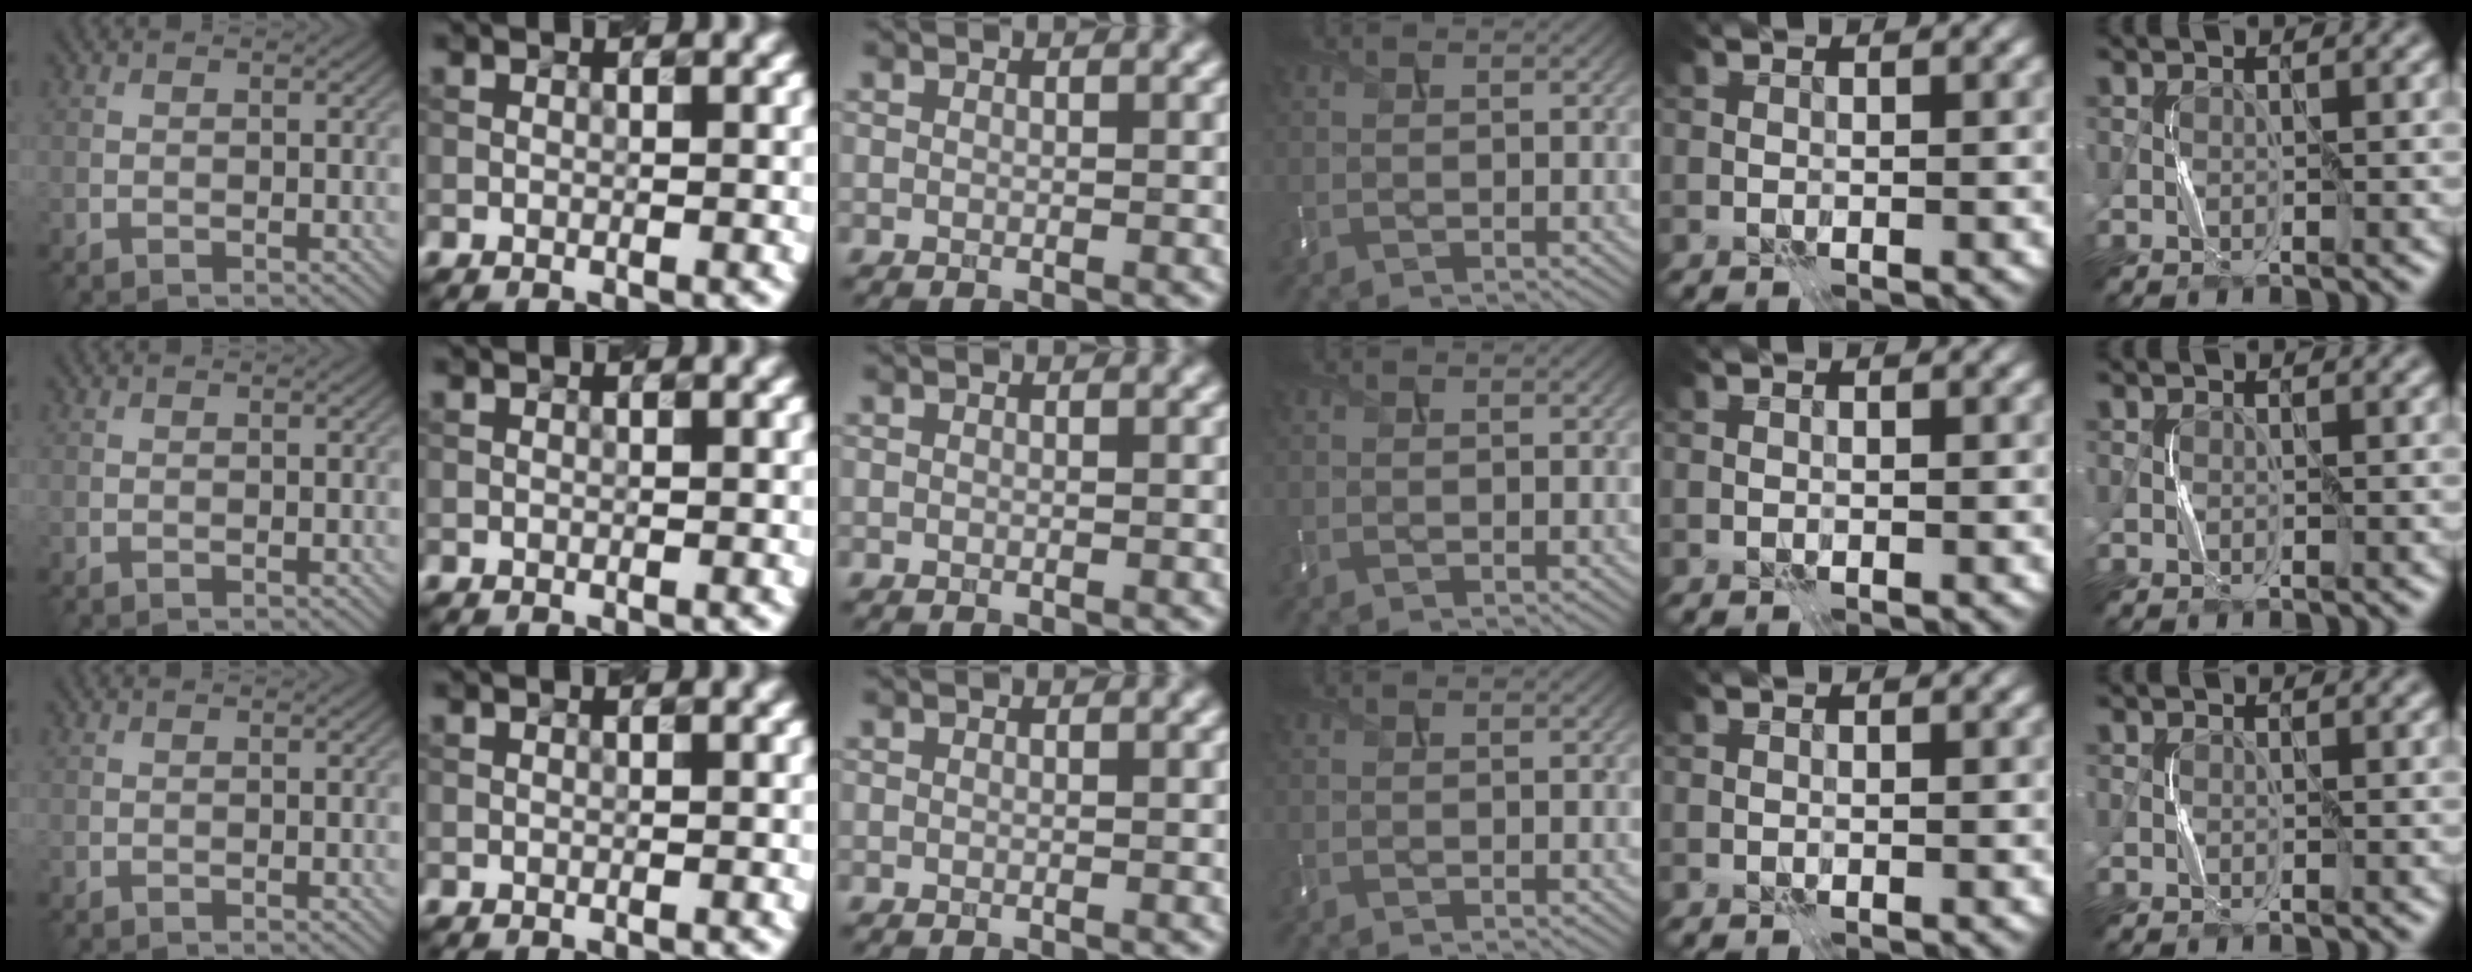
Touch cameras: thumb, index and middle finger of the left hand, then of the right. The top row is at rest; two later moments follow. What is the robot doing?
{"motion": "press", "object": "memory foam"}